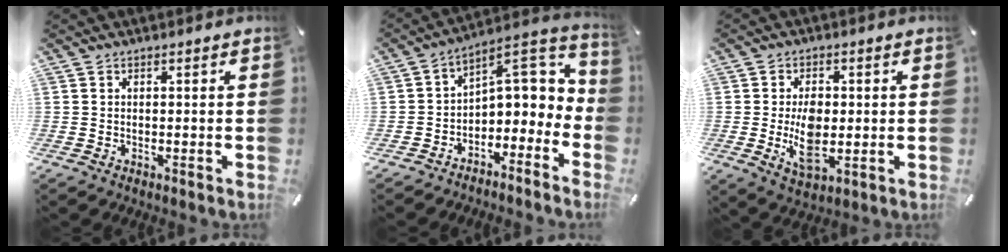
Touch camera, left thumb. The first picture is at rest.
{"total": 6.4, "force": [1.8, 4.9, 3.7], "torque": [-0.032, -0.037, 0.030]}
{"total": 8.2, "force": [-0.3, 4.7, 6.7], "torque": [-0.131, -0.005, -0.008]}